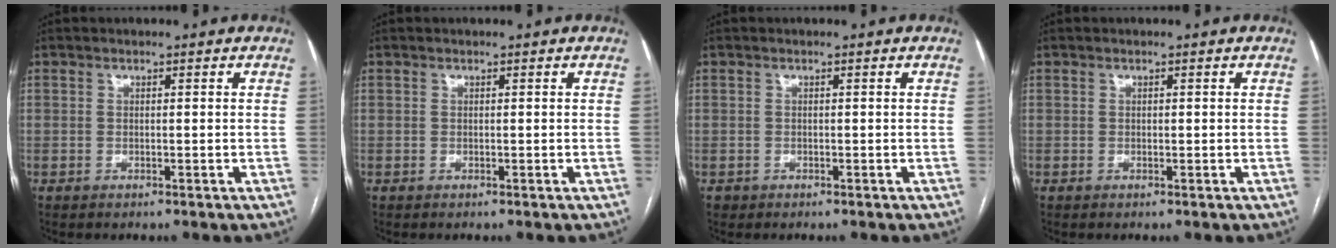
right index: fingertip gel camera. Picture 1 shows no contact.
{"total": 0.0}
{"total": 0.6, "force": [-0.2, 0.6, -0.1], "torque": [-0.001, 0.006, -0.002]}
{"total": 0.0}